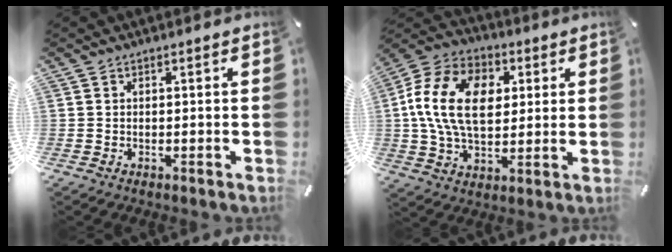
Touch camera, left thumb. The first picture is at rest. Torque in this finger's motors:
{"motor_torque": [0.55, 1.40, 2.22, -0.55, 0.31]}